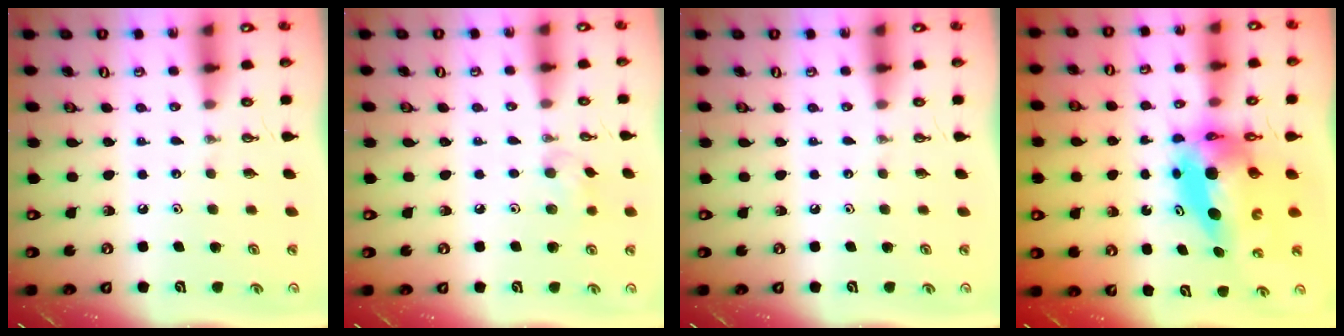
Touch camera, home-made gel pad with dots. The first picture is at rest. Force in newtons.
{"total": 6.6, "press": 6.6, "slide": 0.9}
{"total": 0.0}
{"total": 9.2, "press": 9.2, "slide": 0.6}